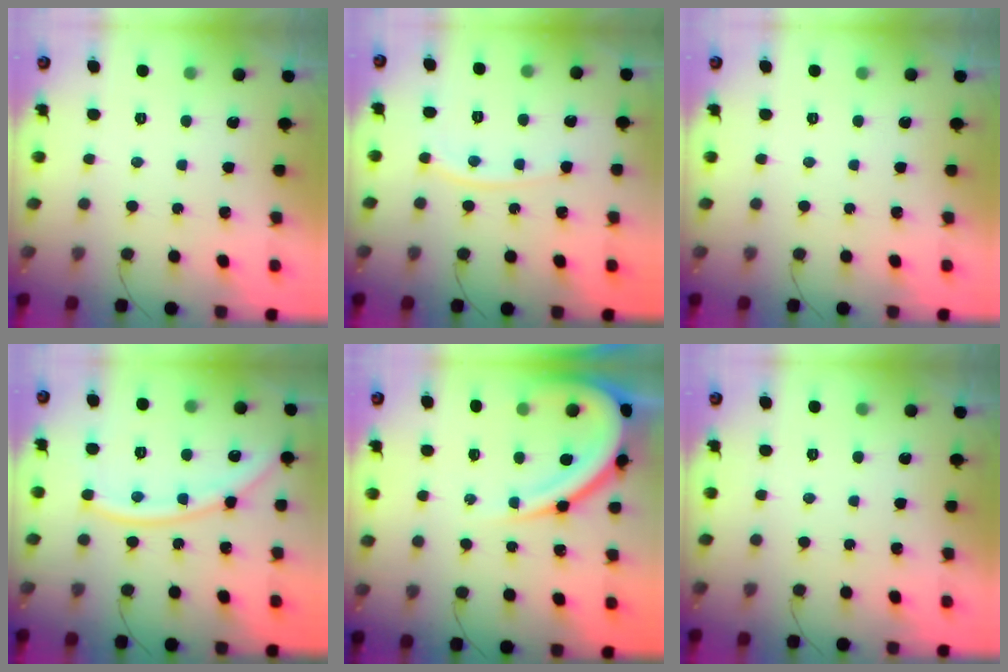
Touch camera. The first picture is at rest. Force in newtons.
{"total": 7.1, "press": 7.0, "slide": 0.9}
{"total": 0.0}
{"total": 12.2, "press": 12.1, "slide": 1.7}
{"total": 15.1, "press": 15.0, "slide": 1.9}
{"total": 0.0}